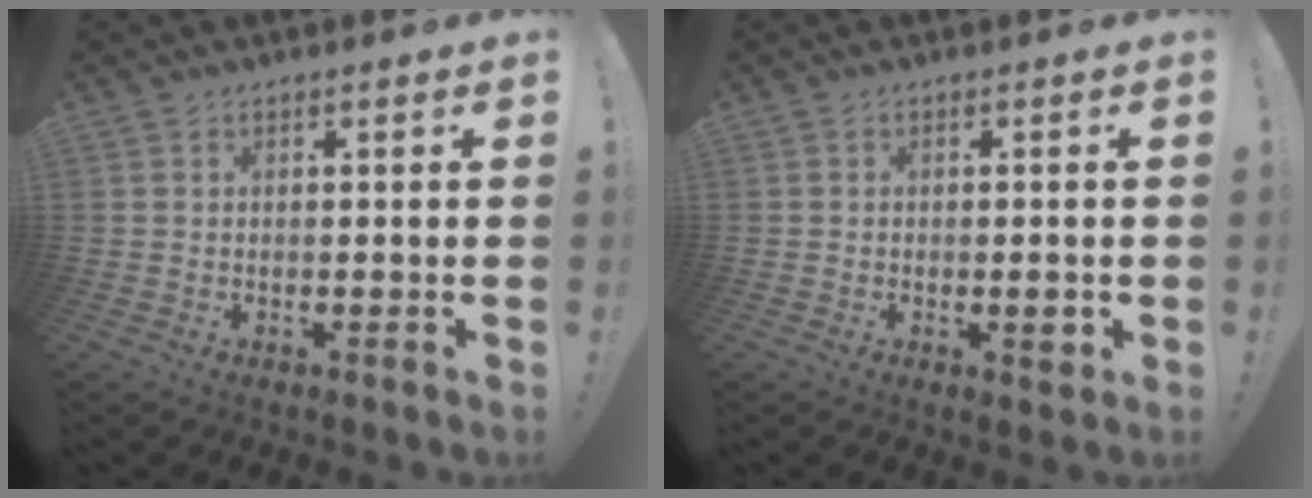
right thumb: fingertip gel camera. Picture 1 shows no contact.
{"total": 2.1, "force": [-0.5, 0.9, 1.8], "torque": [-0.016, -0.001, -0.008]}